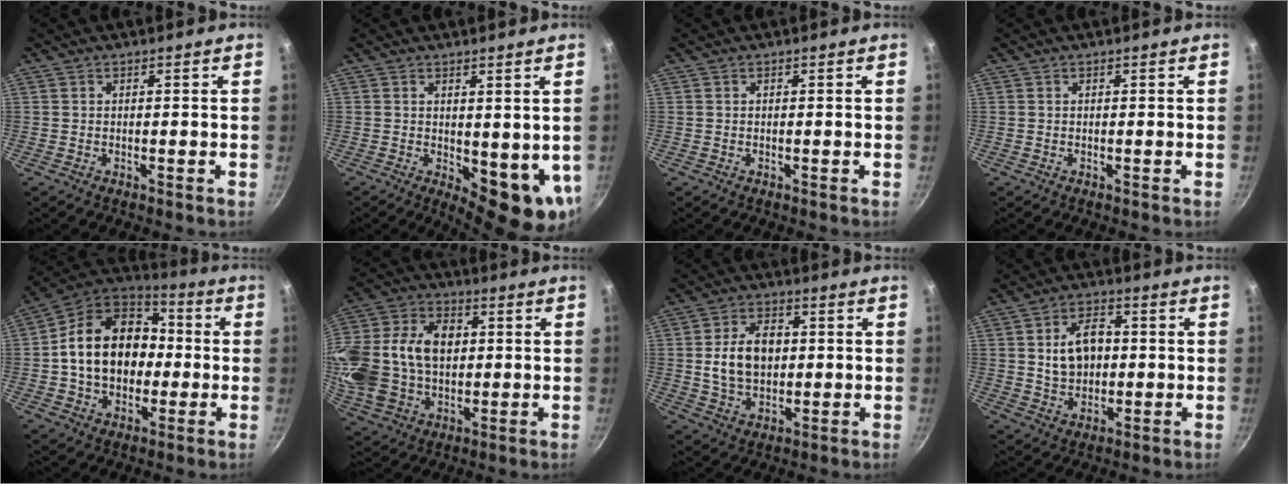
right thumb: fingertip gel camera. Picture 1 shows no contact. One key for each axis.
{"total": 9.4, "fx": 0.7, "fy": 4.1, "fz": 8.4, "tx": -0.088, "ty": -0.021, "tz": 0.022}
{"total": 0.0}
{"total": 0.0}
{"total": 19.6, "fx": -0.2, "fy": 14.9, "fz": 12.8, "tx": -0.192, "ty": 0.041, "tz": -0.012}
{"total": 25.1, "fx": 2.2, "fy": 18.0, "fz": 17.3, "tx": -0.352, "ty": 0.028, "tz": 0.042}
{"total": 10.9, "fx": 0.8, "fy": 7.5, "fz": 7.8, "tx": -0.116, "ty": 0.006, "tz": 0.014}
{"total": 9.6, "fx": 0.8, "fy": 6.8, "fz": 6.8, "tx": -0.090, "ty": 0.010, "tz": 0.016}